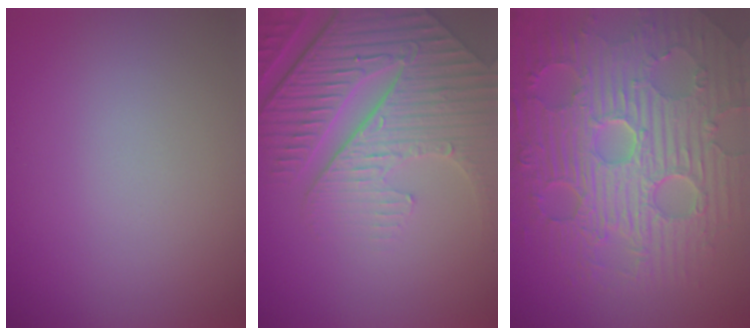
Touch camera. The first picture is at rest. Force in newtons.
{"total": 9.0, "press": 6.3, "slide": 6.5}
{"total": 11.2, "press": 7.4, "slide": 8.5}